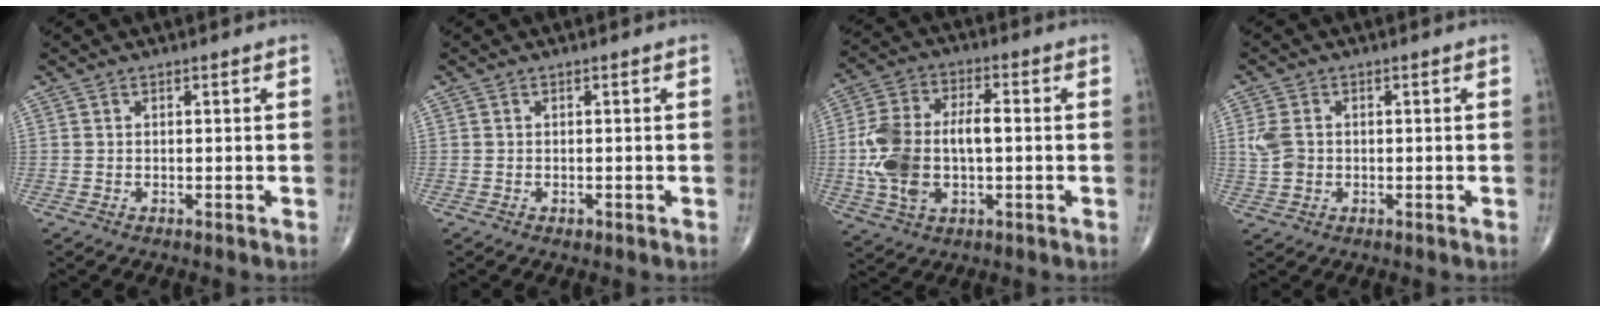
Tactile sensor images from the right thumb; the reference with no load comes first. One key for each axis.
{"total": 0.5, "fx": -0.3, "fy": 0.4, "fz": 0.3, "tx": -0.002, "ty": 0.001, "tz": -0.004}
{"total": 14.8, "fx": -0.9, "fy": 8.2, "fz": 12.3, "tx": -0.252, "ty": 0.024, "tz": -0.013}
{"total": 4.1, "fx": 0.1, "fy": 3.2, "fz": 2.6, "tx": -0.054, "ty": 0.005, "tz": 0.005}